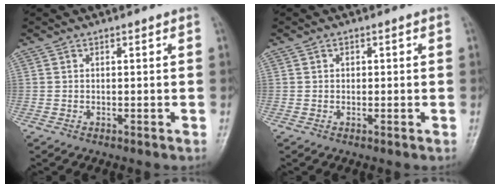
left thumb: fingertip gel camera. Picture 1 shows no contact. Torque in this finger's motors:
{"motor_torque": [-0.42, 0.09, -0.44, -0.09, 0.01]}